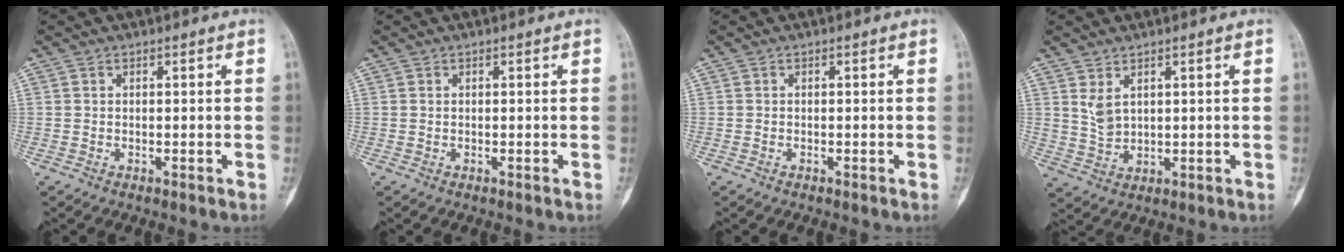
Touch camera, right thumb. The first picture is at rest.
{"total": 0.0}
{"total": 0.0}
{"total": 3.8, "force": [1.6, 2.2, 2.6], "torque": [-0.045, -0.013, 0.043]}